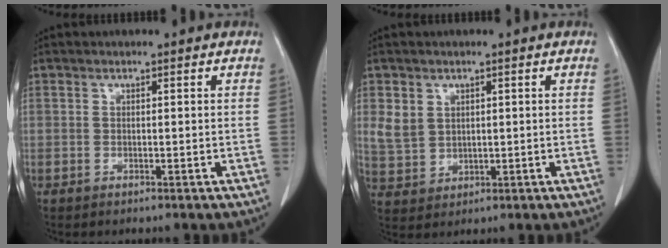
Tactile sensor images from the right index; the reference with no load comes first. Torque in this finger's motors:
{"motor_torque": [0.21, 0.13, 0.09, 0.01]}